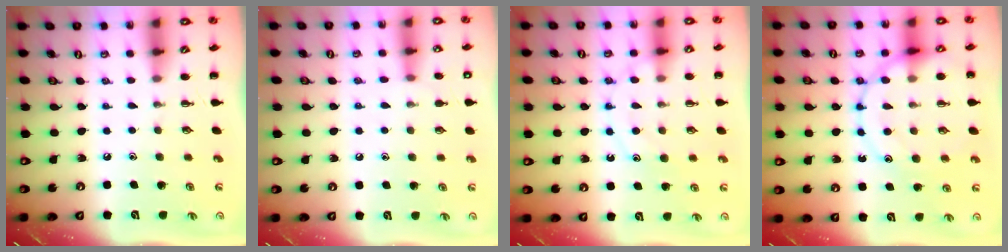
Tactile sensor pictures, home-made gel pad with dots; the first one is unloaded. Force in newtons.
{"total": 7.4, "press": 7.0, "slide": 2.4}
{"total": 10.6, "press": 10.6, "slide": 0.7}
{"total": 16.1, "press": 16.1, "slide": 1.4}